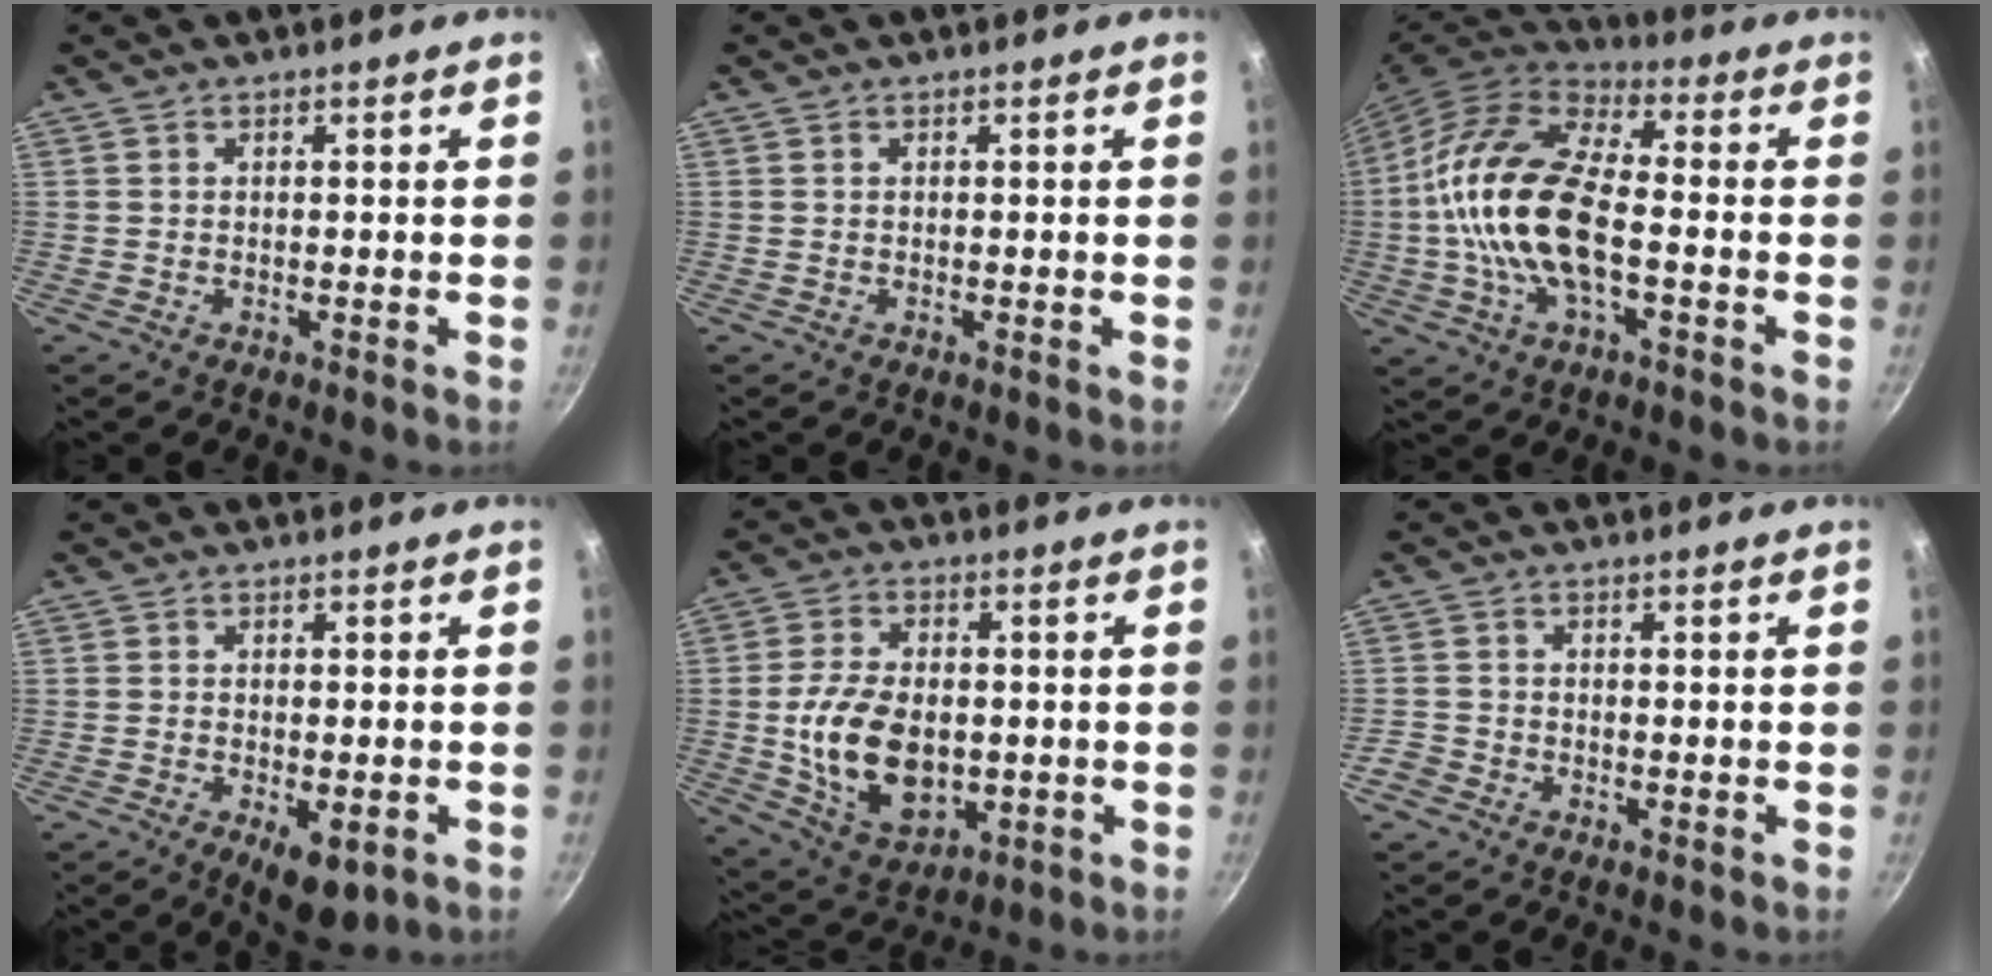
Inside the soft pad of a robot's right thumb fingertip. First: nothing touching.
{"total": 0.0}
{"total": 19.0, "force": [-2.0, 9.2, 16.5], "torque": [-0.305, 0.033, -0.052]}
{"total": 7.0, "force": [-2.6, 3.1, 5.7], "torque": [-0.071, 0.002, -0.028]}
{"total": 15.2, "force": [-1.2, 9.9, 11.5], "torque": [-0.189, -0.002, -0.010]}
{"total": 2.5, "force": [-1.7, 1.7, 0.6], "torque": [-0.011, 0.014, -0.034]}